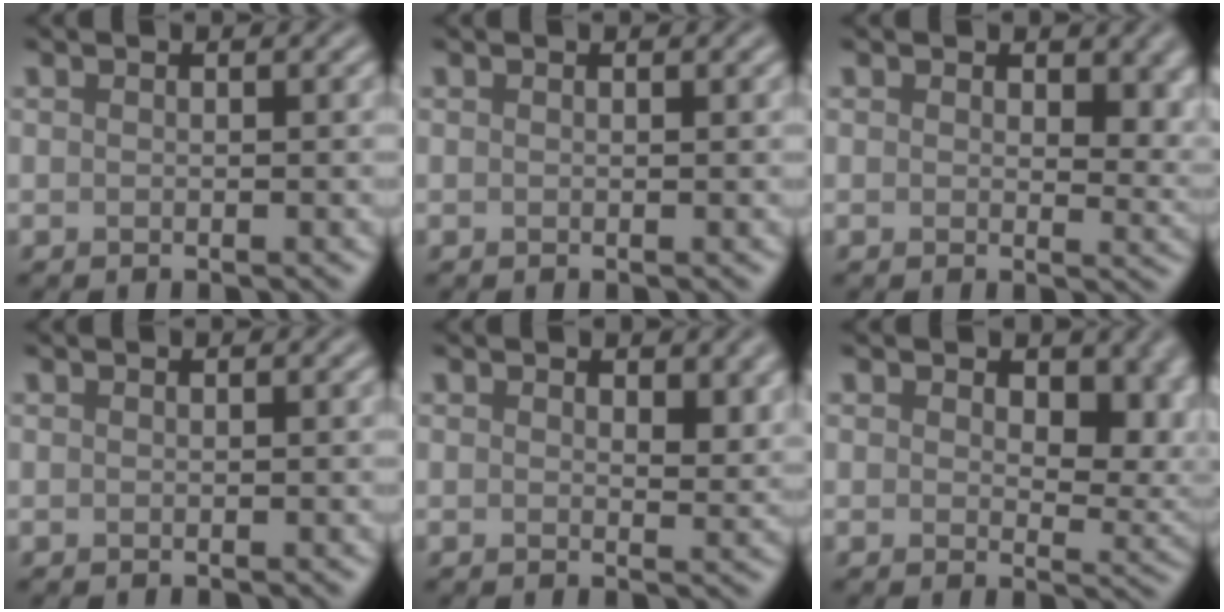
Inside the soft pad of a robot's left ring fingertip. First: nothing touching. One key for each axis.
{"total": 0.0}
{"total": 4.1, "fx": 1.3, "fy": 2.5, "fz": 2.9, "tx": -0.035, "ty": -0.012, "tz": 0.017}
{"total": 0.0}
{"total": 2.7, "fx": 1.3, "fy": 1.5, "fz": 1.9, "tx": -0.025, "ty": -0.006, "tz": 0.022}
{"total": 7.1, "fx": 2.1, "fy": 4.3, "fz": 5.3, "tx": -0.071, "ty": -0.011, "tz": 0.032}